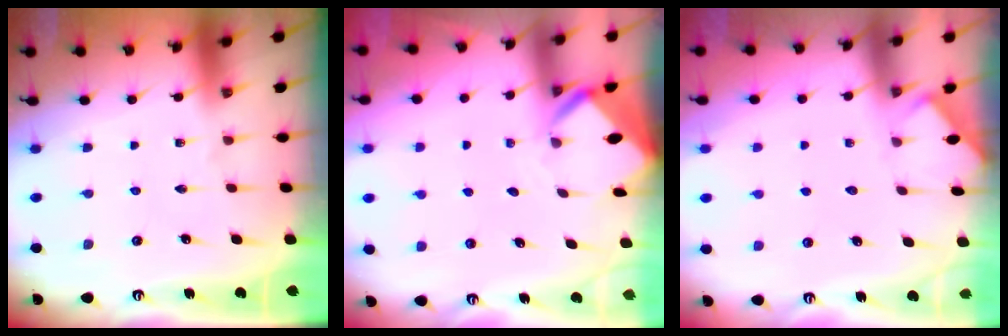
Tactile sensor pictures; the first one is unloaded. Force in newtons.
{"total": 3.2, "press": 3.2, "slide": 0.2}
{"total": 1.9, "press": 1.9, "slide": 0.3}